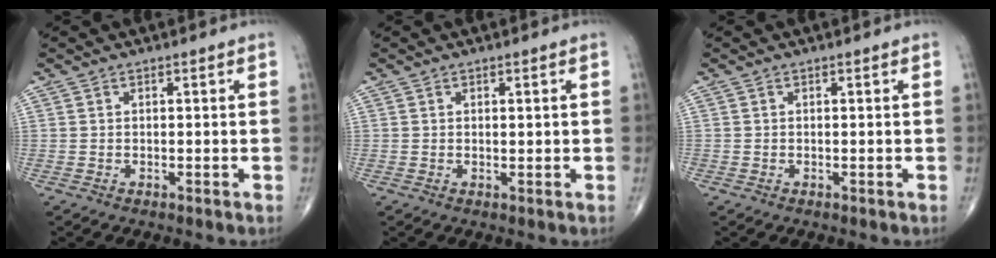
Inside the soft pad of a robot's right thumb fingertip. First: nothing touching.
{"total": 0.8, "force": [0.2, 0.3, 0.8], "torque": [-0.009, -0.001, 0.004]}
{"total": 0.0}